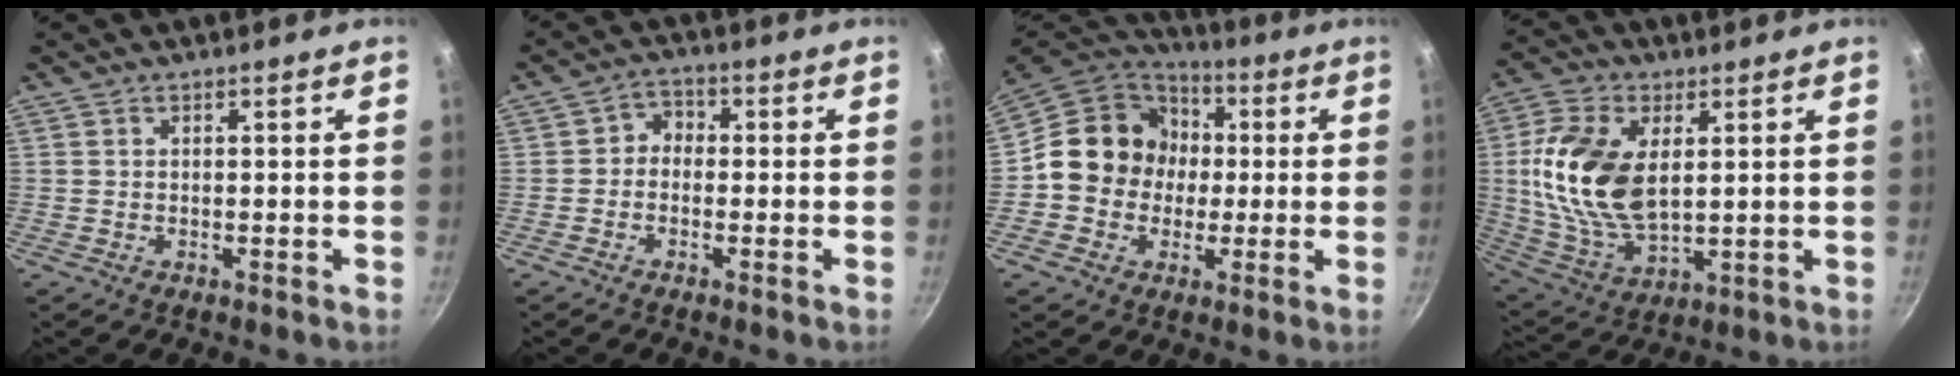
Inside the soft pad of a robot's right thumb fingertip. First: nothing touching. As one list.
[{"total": 3.3, "force": [-0.6, 2.8, 1.6], "torque": [-0.008, 0.016, -0.023]}, {"total": 14.5, "force": [0.3, 13.2, 6.1], "torque": [-0.062, 0.032, -0.011]}, {"total": 17.6, "force": [3.0, 10.2, 14.1], "torque": [-0.268, -0.008, 0.065]}]